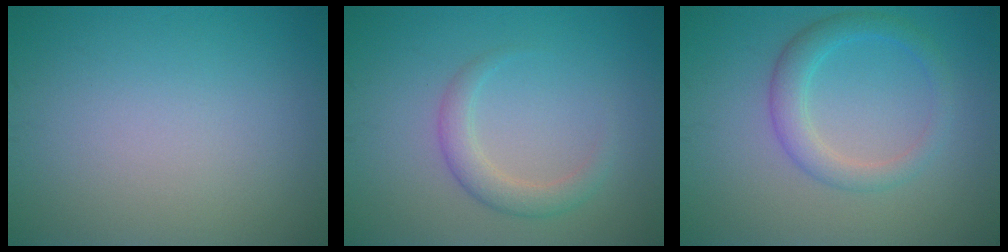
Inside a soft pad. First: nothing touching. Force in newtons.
{"total": 2.5, "press": 2.5, "slide": 0.2}
{"total": 3.1, "press": 3.1, "slide": 0.1}